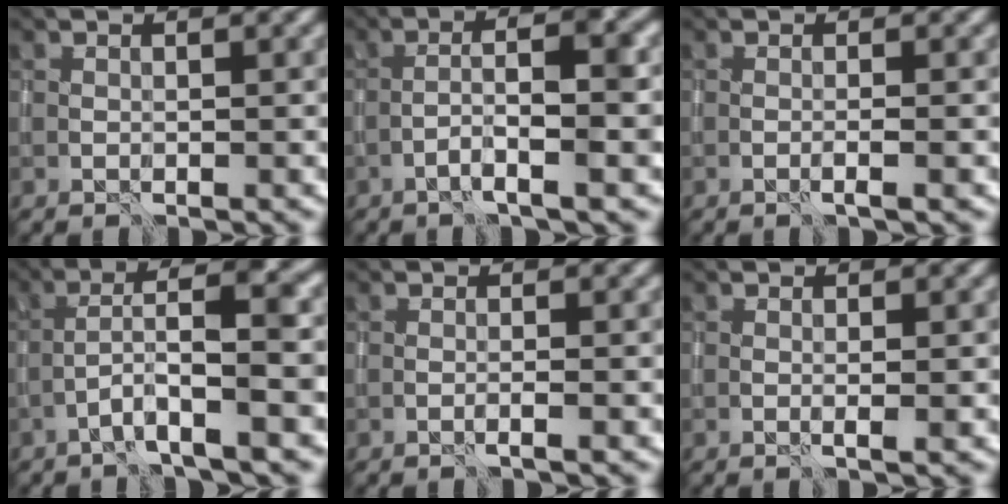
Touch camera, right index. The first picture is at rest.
{"total": 5.0, "force": [-1.8, 0.6, 4.6], "torque": [-0.076, 0.019, -0.037]}
{"total": 1.1, "force": [-0.4, 0.2, 1.0], "torque": [-0.012, 0.000, -0.012]}
{"total": 6.1, "force": [-1.9, 0.7, 5.7], "torque": [-0.094, 0.020, -0.043]}
{"total": 0.8, "force": [-0.4, 0.1, 0.7], "torque": [-0.007, 0.001, -0.011]}
{"total": 0.8, "force": [0.0, 0.1, 0.8], "torque": [-0.014, 0.001, -0.003]}